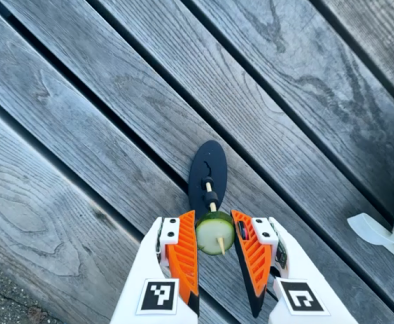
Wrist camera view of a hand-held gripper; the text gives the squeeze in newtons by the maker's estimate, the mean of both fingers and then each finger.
{"total": 8.9, "left": 9.9, "right": 8.0}